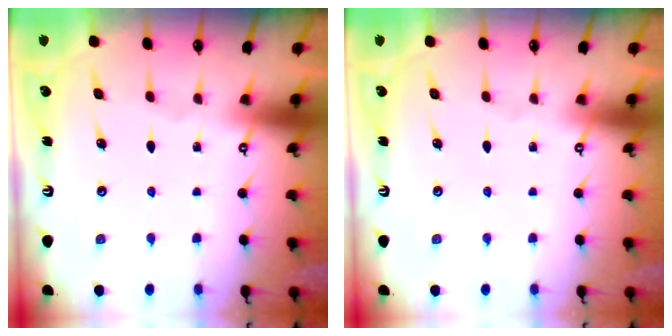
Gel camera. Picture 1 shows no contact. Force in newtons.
{"total": 0.0}